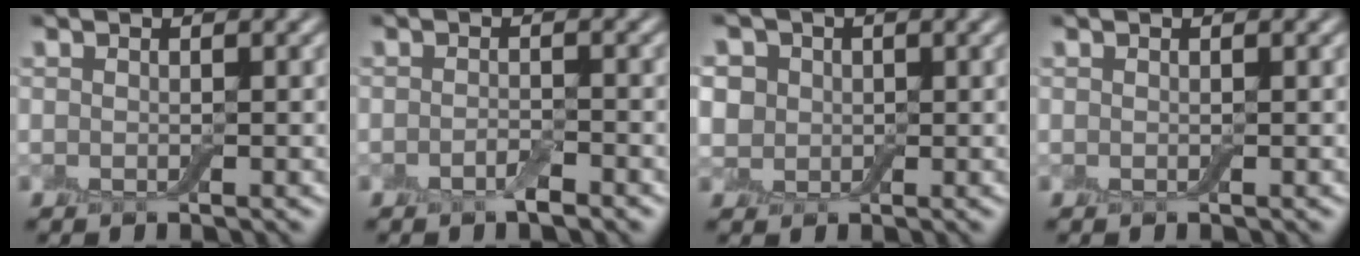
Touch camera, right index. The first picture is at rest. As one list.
[{"total": 1.5, "force": [-1.0, 0.4, 1.1], "torque": [-0.022, -0.001, -0.018]}, {"total": 4.7, "force": [1.2, 4.1, 2.0], "torque": [-0.049, 0.020, 0.000]}, {"total": 0.0}]